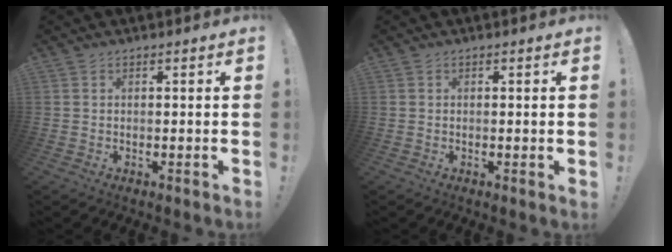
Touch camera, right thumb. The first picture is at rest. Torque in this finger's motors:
{"motor_torque": [0.00, -0.17, -0.28, 0.01, 0.02]}